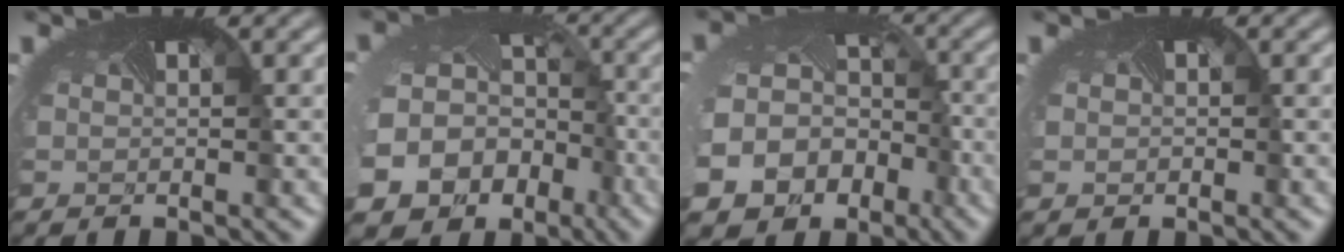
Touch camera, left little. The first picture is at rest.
{"total": 21.4, "force": [-8.7, 17.6, 8.5], "torque": [-0.179, -0.077, -0.131]}
{"total": 19.4, "force": [-7.9, 16.0, 7.7], "torque": [-0.183, -0.076, -0.111]}
{"total": 1.1, "force": [0.1, 1.0, 0.3], "torque": [0.000, 0.002, -0.001]}